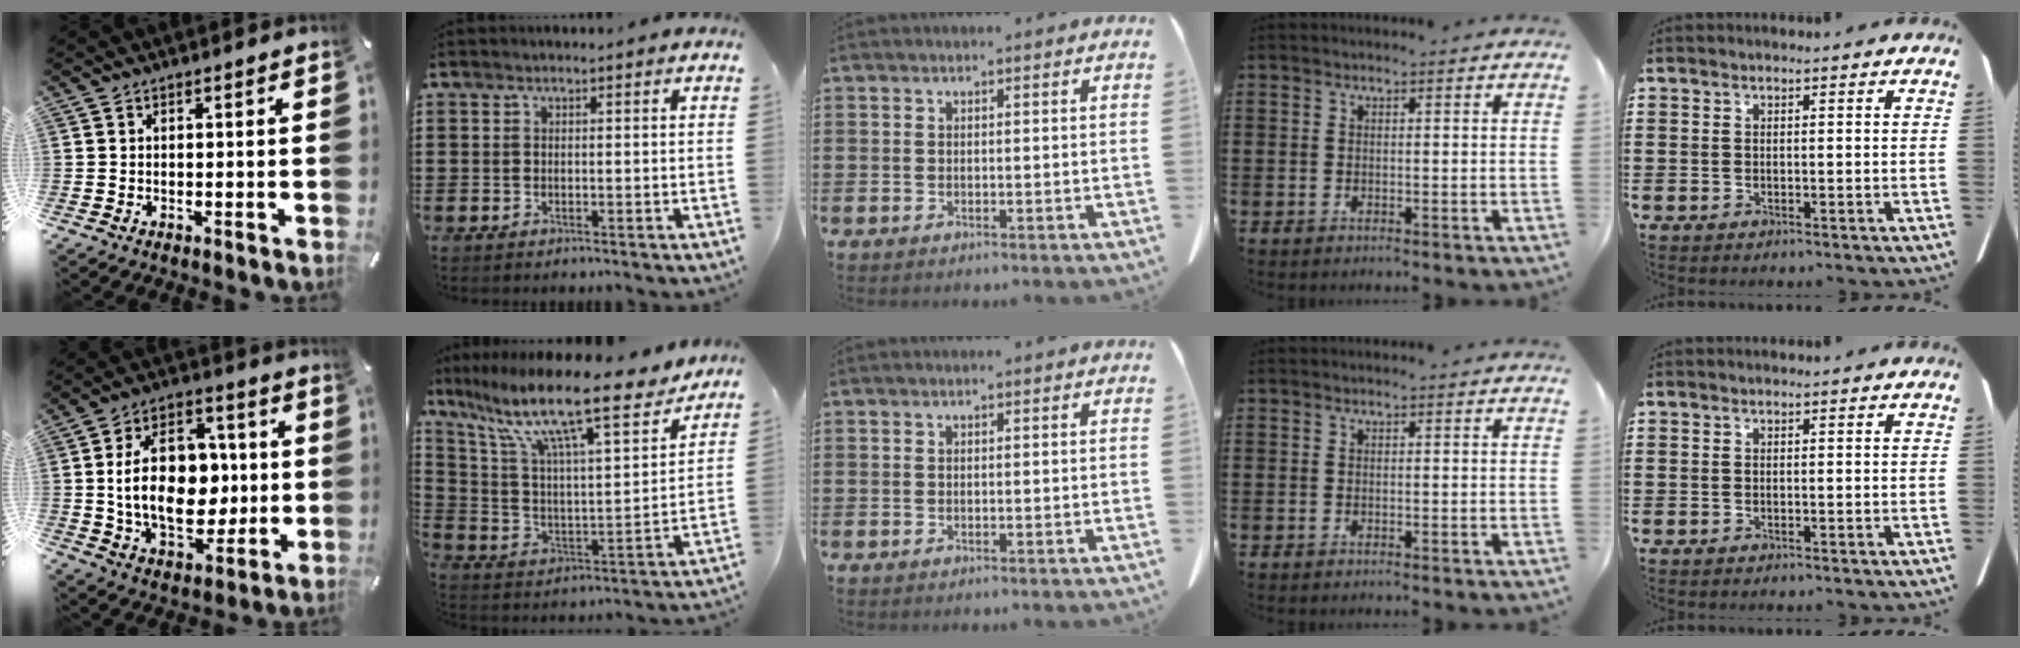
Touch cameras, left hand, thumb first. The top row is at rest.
{"thumb": {"total": 18.9, "force": [0.1, 12.8, 13.9], "torque": [-0.249, 0.008, 0.003]}, "index": {"total": 15.2, "force": [11.5, 1.7, 9.8], "torque": [-0.211, -0.070, 0.187]}}